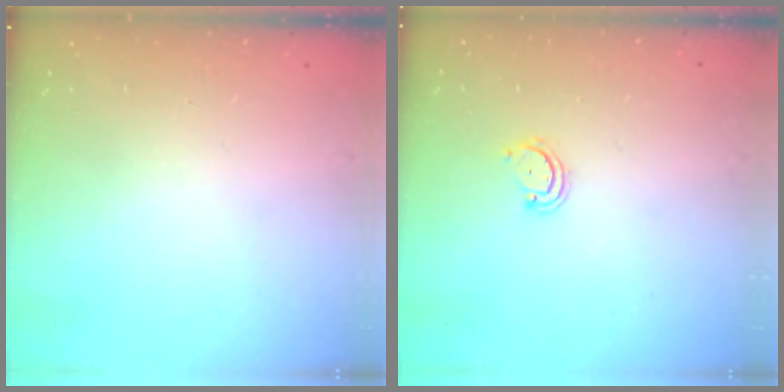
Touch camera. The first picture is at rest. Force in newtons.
{"total": 2.6, "press": 2.6, "slide": 0.3}